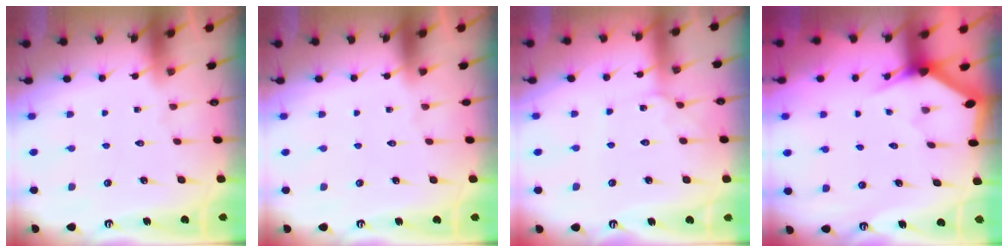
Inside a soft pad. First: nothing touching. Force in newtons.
{"total": 0.0}
{"total": 3.9, "press": 3.8, "slide": 0.5}
{"total": 3.2, "press": 3.2, "slide": 0.2}